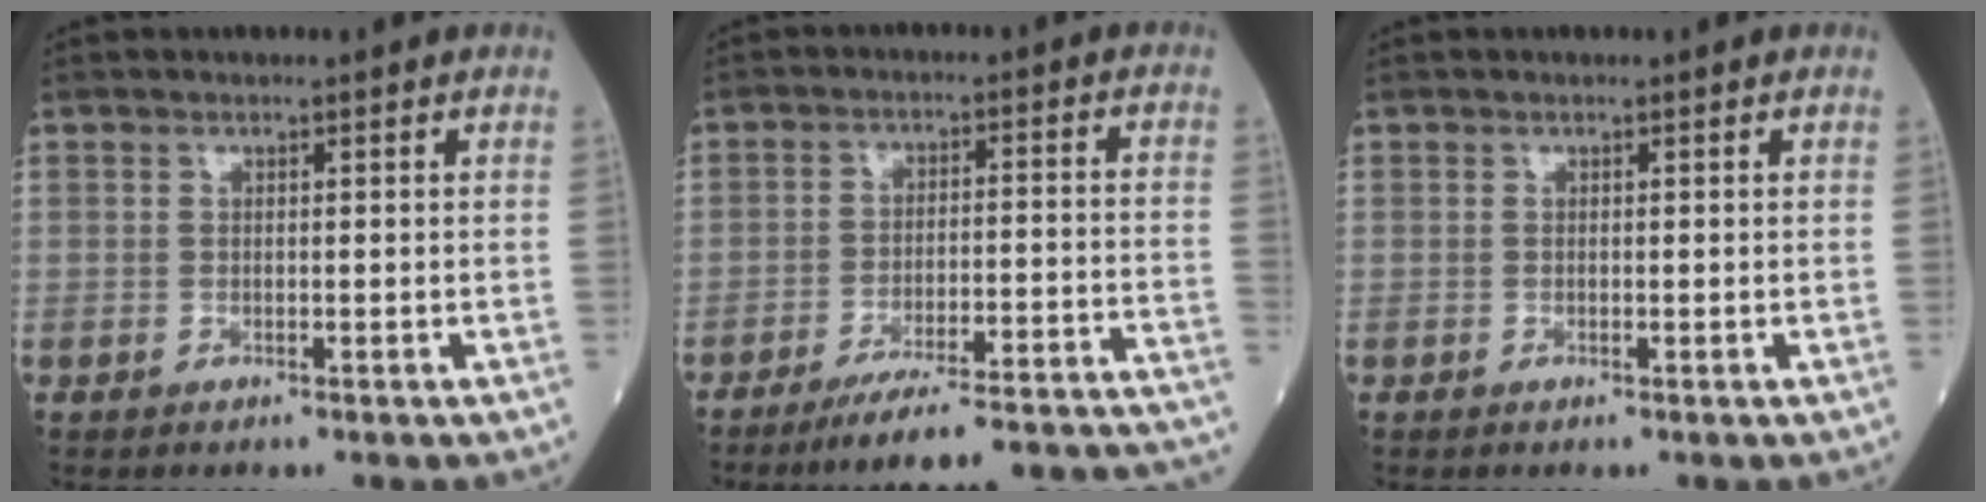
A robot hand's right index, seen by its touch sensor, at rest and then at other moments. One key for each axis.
{"total": 23.5, "fx": -22.0, "fy": -0.6, "fz": 8.3, "tx": -0.049, "ty": -0.008, "tz": -0.288}
{"total": 0.0}